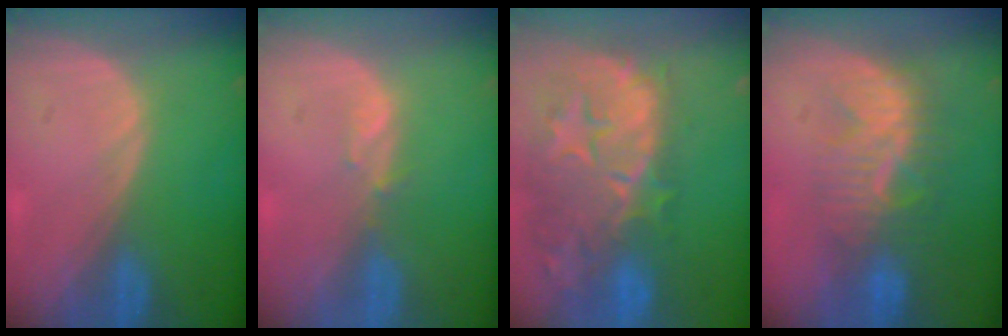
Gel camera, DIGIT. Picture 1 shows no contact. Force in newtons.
{"total": 1.1, "press": 1.1, "slide": 0.2}
{"total": 14.2, "press": 12.0, "slide": 7.6}
{"total": 8.3, "press": 8.0, "slide": 2.2}